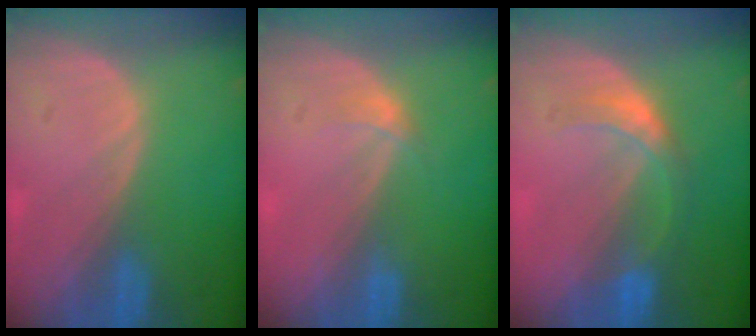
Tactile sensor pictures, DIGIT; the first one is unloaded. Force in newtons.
{"total": 1.2, "press": 1.2, "slide": 0.1}
{"total": 5.5, "press": 4.8, "slide": 2.8}